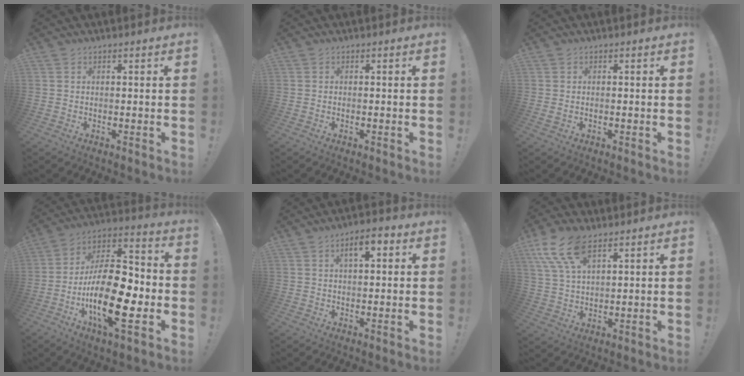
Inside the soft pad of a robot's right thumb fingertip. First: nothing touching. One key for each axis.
{"total": 0.0}
{"total": 0.6, "fx": 0.1, "fy": 0.4, "fz": 0.5, "tx": -0.010, "ty": 0.002, "tz": 0.002}
{"total": 23.6, "fx": -7.5, "fy": 9.7, "fz": 20.2, "tx": -0.379, "ty": 0.039, "tz": -0.117}
{"total": 5.5, "fx": 2.0, "fy": 2.3, "fz": 4.6, "tx": -0.068, "ty": 0.001, "tz": 0.028}
{"total": 11.7, "fx": 6.8, "fy": 5.2, "fz": 7.9, "tx": -0.159, "ty": -0.018, "tz": 0.129}